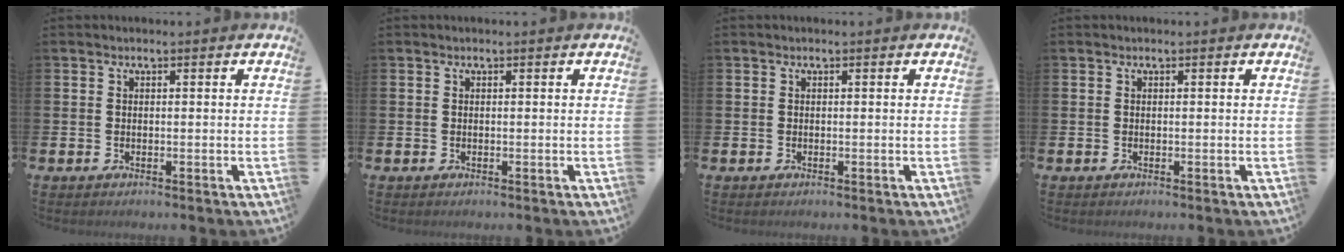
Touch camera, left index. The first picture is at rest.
{"total": 0.0}
{"total": 0.0}
{"total": 0.0}